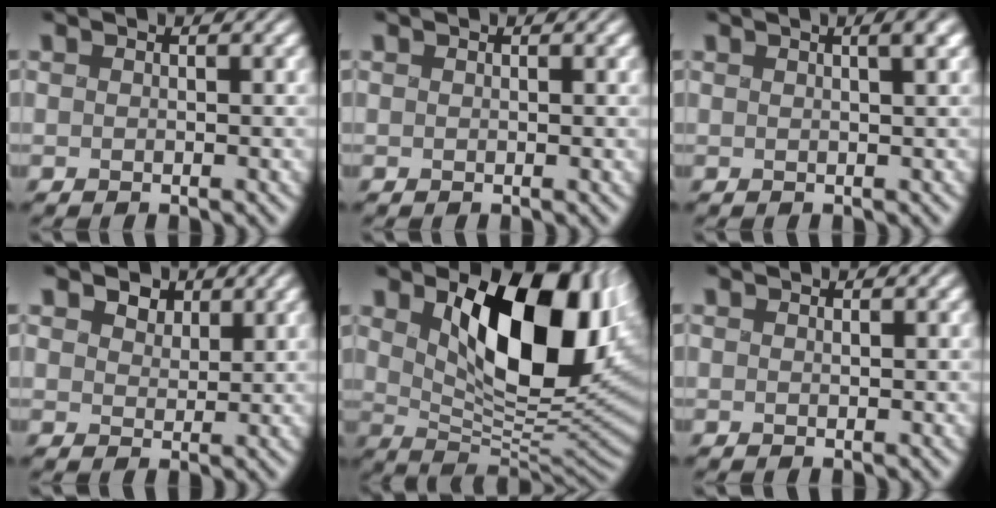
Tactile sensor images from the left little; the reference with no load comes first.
{"total": 0.0}
{"total": 2.0, "force": [0.9, 0.3, 1.7], "torque": [-0.030, 0.004, 0.015]}
{"total": 3.1, "force": [1.7, 2.1, 1.5], "torque": [-0.049, -0.006, 0.021]}
{"total": 12.0, "force": [3.1, 6.6, 9.6], "torque": [-0.143, -0.022, 0.056]}
{"total": 0.0}